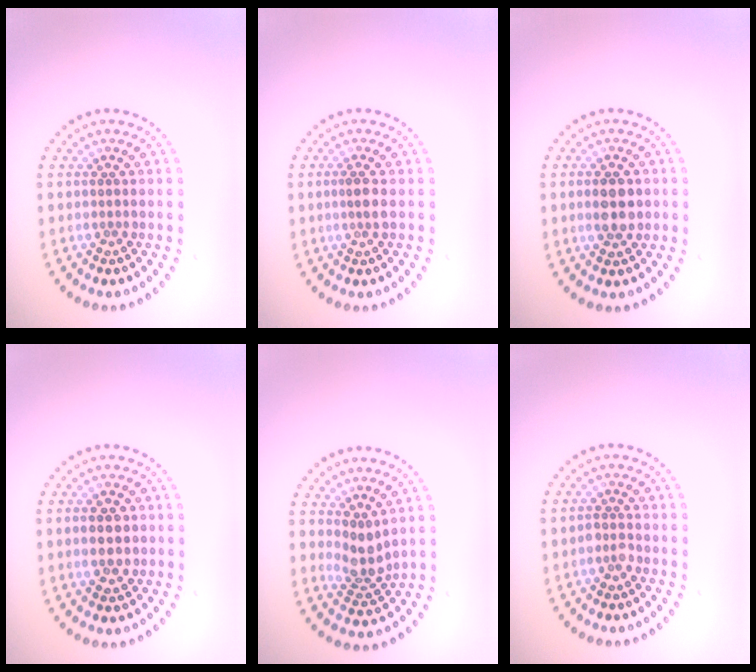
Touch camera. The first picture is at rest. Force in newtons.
{"total": 1.7, "press": 1.4, "slide": 0.9}
{"total": 2.9, "press": 2.8, "slide": 0.3}
{"total": 2.6, "press": 2.6, "slide": 0.1}
{"total": 2.5, "press": 1.9, "slide": 1.6}
{"total": 1.2, "press": 1.1, "slide": 0.4}